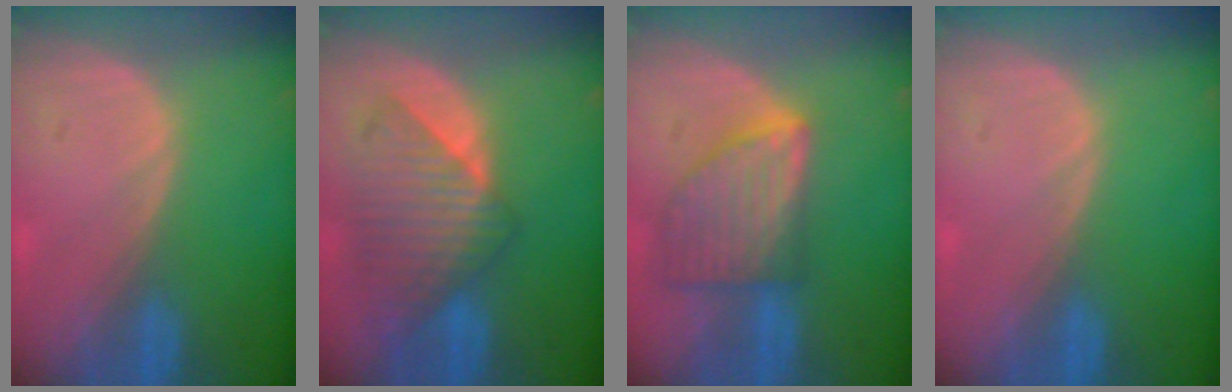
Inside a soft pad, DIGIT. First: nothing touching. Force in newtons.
{"total": 8.8, "press": 8.0, "slide": 3.5}
{"total": 8.1, "press": 7.4, "slide": 3.4}
{"total": 0.0}